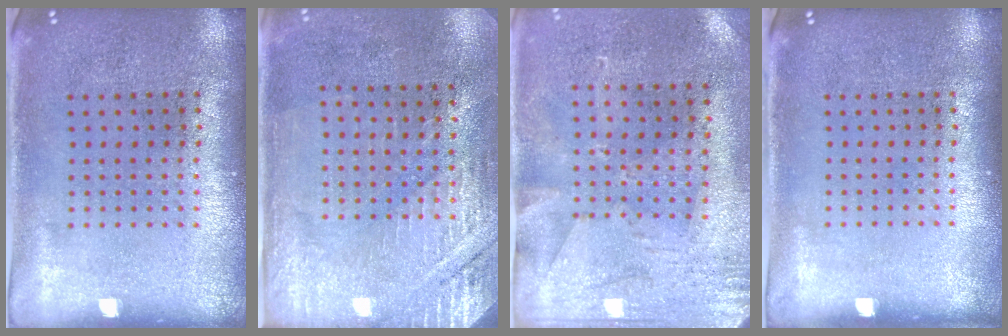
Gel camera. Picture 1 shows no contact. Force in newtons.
{"total": 2.9, "press": 2.7, "slide": 1.1}
{"total": 2.8, "press": 2.3, "slide": 1.6}
{"total": 0.0}